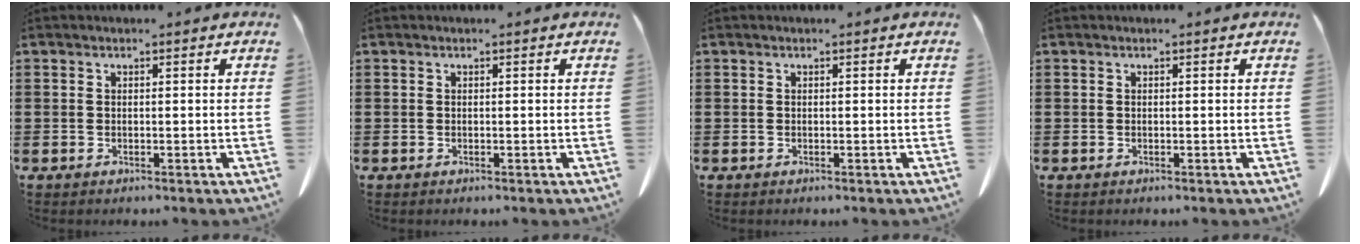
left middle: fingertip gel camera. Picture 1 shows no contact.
{"total": 0.0}
{"total": 0.0}
{"total": 0.0}